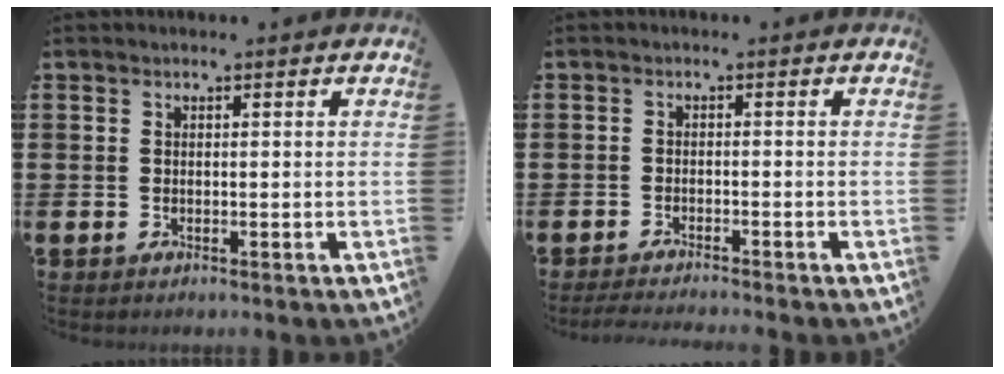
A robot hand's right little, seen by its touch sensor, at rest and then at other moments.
{"total": 1.5, "force": [-1.4, -0.1, 0.5], "torque": [-0.007, 0.002, -0.028]}